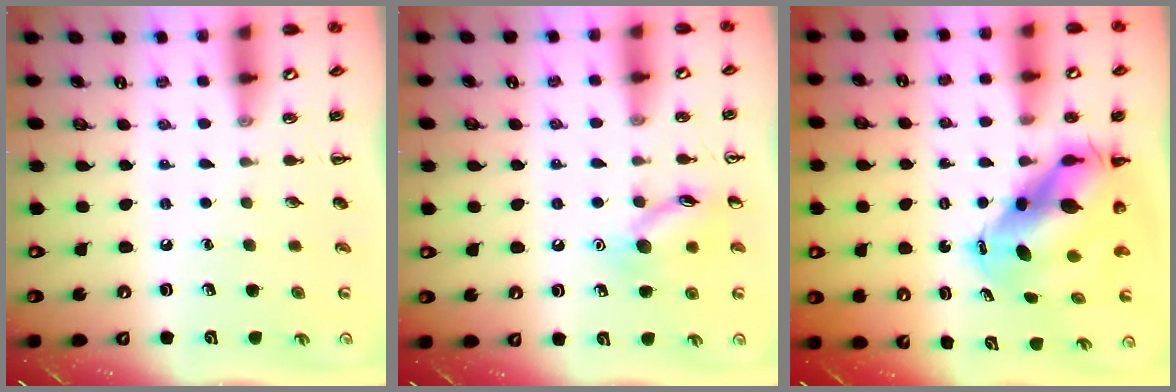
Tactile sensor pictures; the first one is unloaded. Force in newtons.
{"total": 10.7, "press": 10.6, "slide": 0.6}
{"total": 9.6, "press": 9.3, "slide": 2.4}